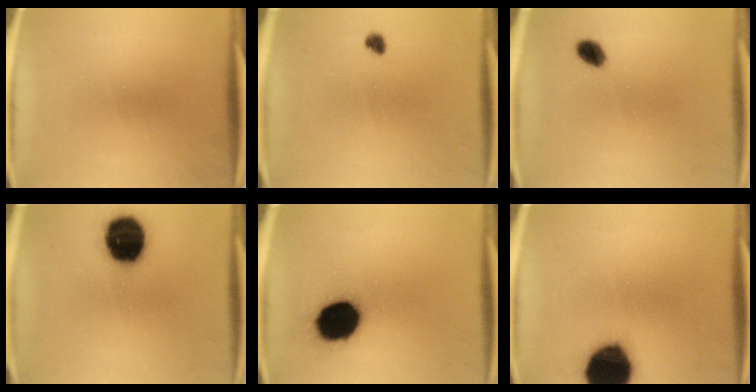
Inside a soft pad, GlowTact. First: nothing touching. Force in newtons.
{"total": 1.7}
{"total": 3.6}
{"total": 18.1}
{"total": 17.4}
{"total": 19.6}